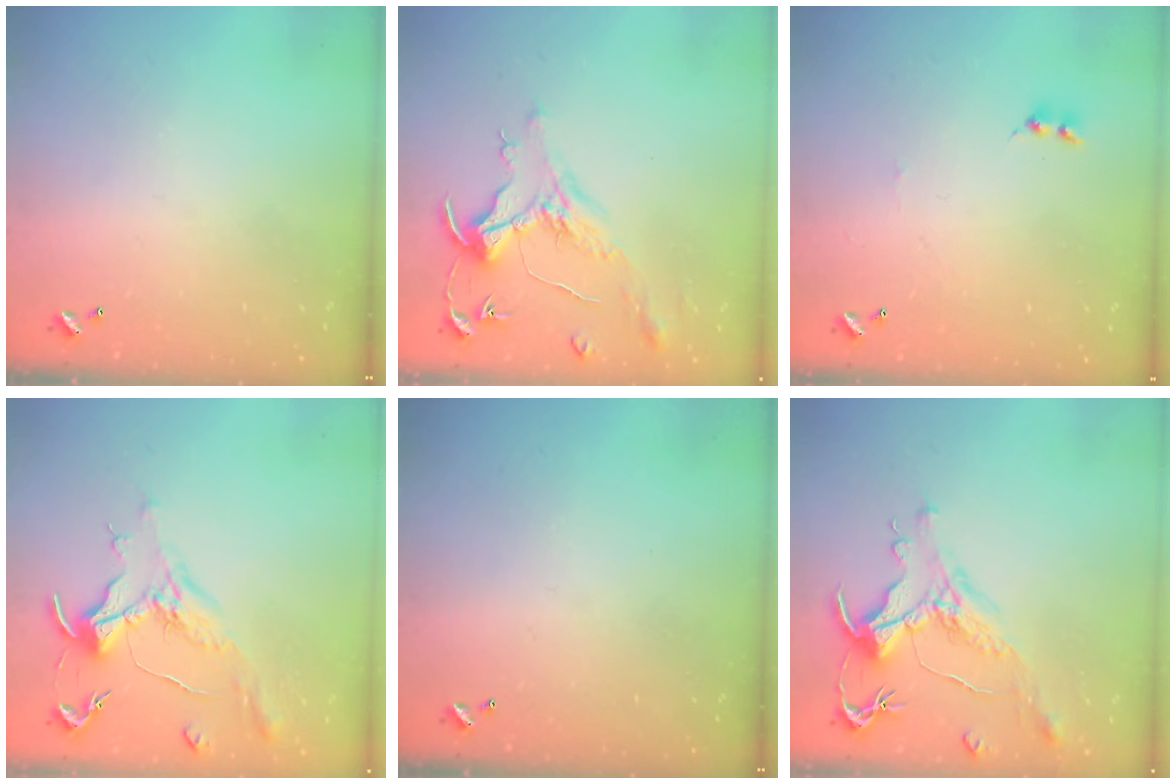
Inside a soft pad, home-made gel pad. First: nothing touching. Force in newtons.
{"total": 1.6, "press": 1.4, "slide": 0.7}
{"total": 0.0}
{"total": 1.8, "press": 1.5, "slide": 0.9}
{"total": 0.0}
{"total": 1.7, "press": 1.1, "slide": 1.3}